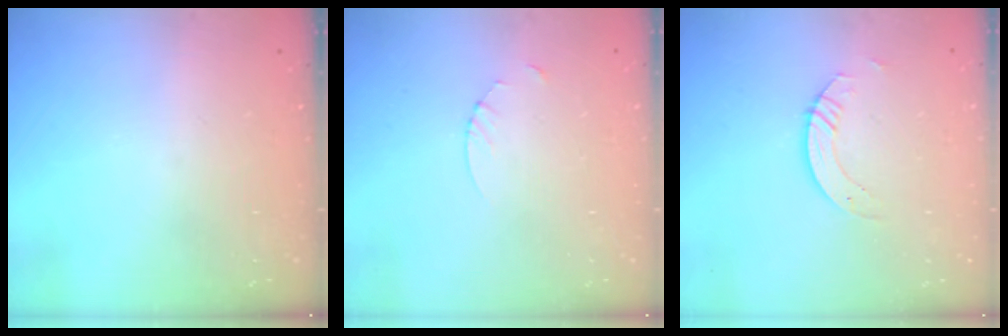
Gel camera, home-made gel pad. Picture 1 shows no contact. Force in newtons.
{"total": 2.7, "press": 2.7, "slide": 0.3}
{"total": 3.2, "press": 3.1, "slide": 0.3}